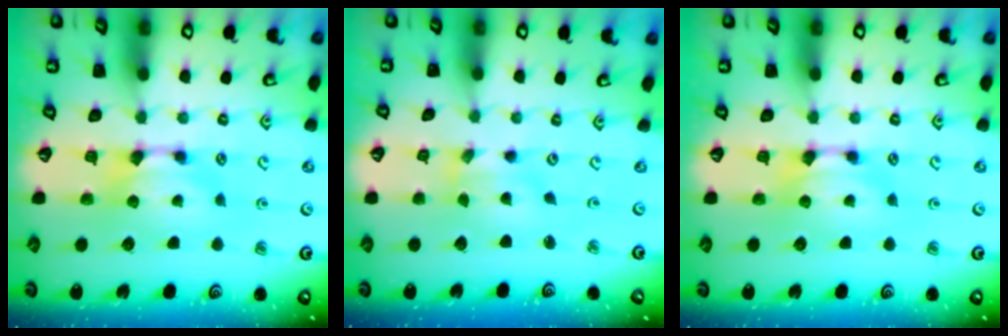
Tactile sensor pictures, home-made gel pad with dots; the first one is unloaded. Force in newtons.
{"total": 1.3, "press": 0.3, "slide": 1.2}
{"total": 0.0}